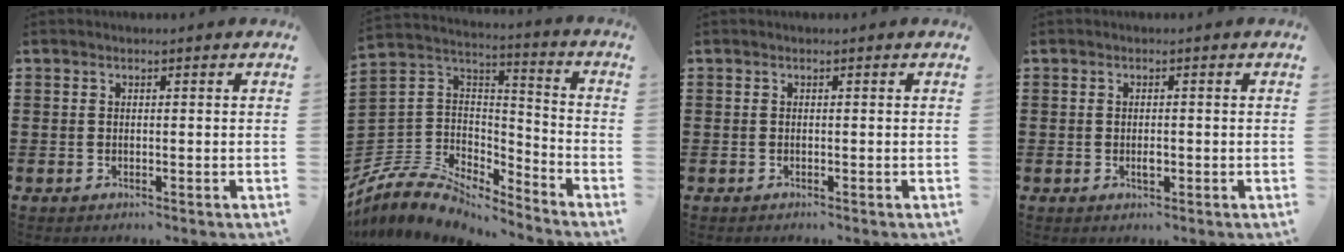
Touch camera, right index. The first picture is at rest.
{"total": 6.8, "force": [-5.5, 3.6, 1.7], "torque": [-0.064, -0.004, -0.112]}
{"total": 0.0}
{"total": 1.6, "force": [-0.2, 0.6, 1.5], "torque": [-0.027, -0.001, -0.004]}